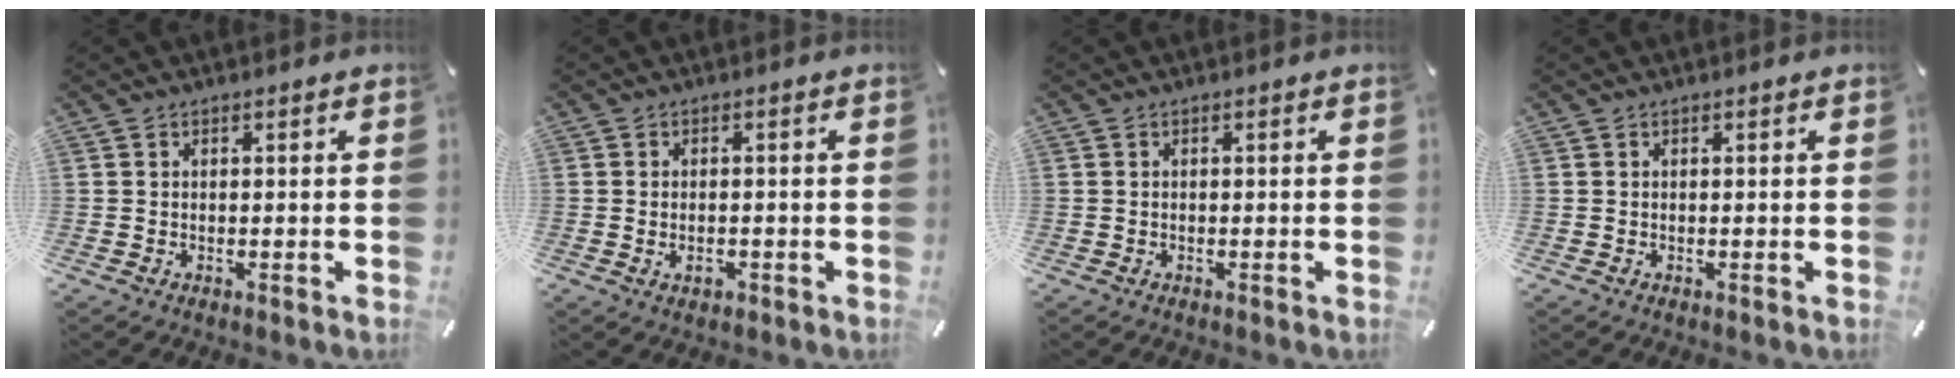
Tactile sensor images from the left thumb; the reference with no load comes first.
{"total": 2.2, "force": [-0.6, 1.4, 1.6], "torque": [-0.031, 0.000, -0.008]}
{"total": 0.0}
{"total": 0.0}